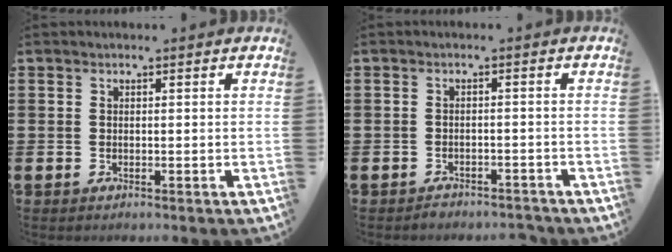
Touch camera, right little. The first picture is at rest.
{"total": 1.4, "force": [-1.4, 0.2, 0.0], "torque": [-0.005, 0.002, -0.030]}